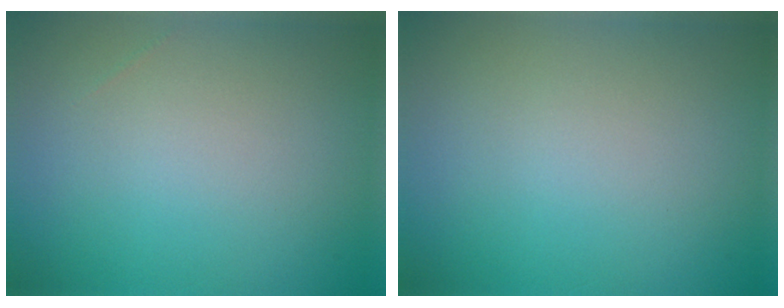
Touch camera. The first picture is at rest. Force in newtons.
{"total": 0.0}